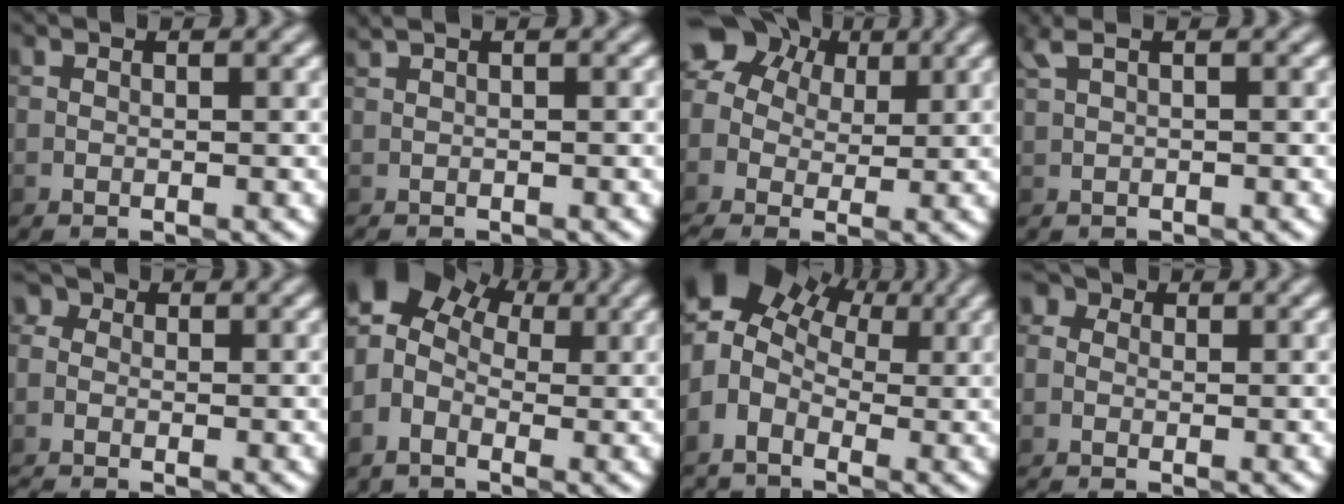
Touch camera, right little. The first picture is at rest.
{"total": 0.6, "force": [-0.5, 0.1, 0.2], "torque": [0.004, -0.003, -0.006]}
{"total": 8.4, "force": [2.3, 6.3, 5.1], "torque": [-0.099, 0.033, 0.028]}
{"total": 0.9, "force": [0.6, 0.2, 0.7], "torque": [-0.016, 0.007, 0.013]}
{"total": 3.1, "force": [-1.5, 2.3, 1.4], "torque": [-0.020, 0.011, -0.040]}
{"total": 6.5, "force": [0.7, 5.3, 3.8], "torque": [-0.071, 0.009, 0.000]}
{"total": 7.2, "force": [1.2, 5.8, 4.1], "torque": [-0.077, 0.006, 0.011]}
{"total": 3.1, "force": [-0.4, 2.7, 1.5], "torque": [-0.024, 0.018, -0.036]}